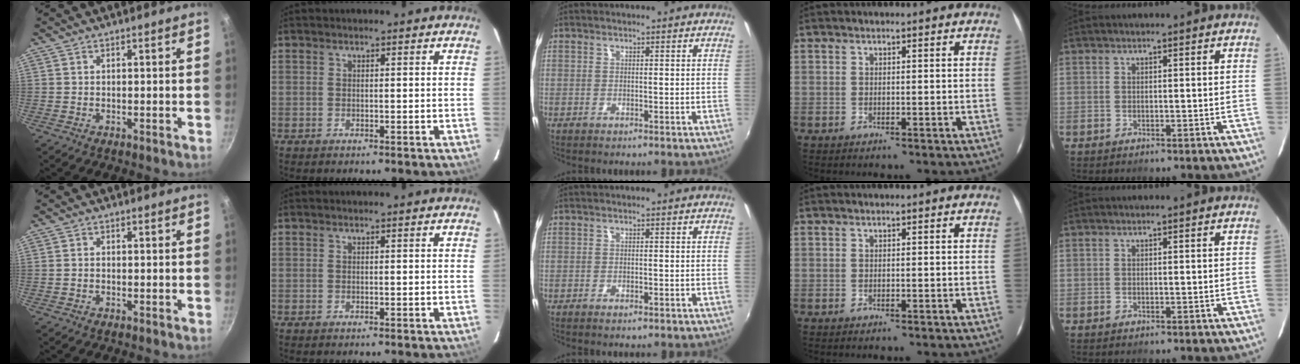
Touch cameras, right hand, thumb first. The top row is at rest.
{"thumb": {"total": 0.7, "force": [-0.3, 0.6, 0.3], "torque": [-0.007, 0.003, -0.007]}, "middle": {"total": 1.0, "force": [-0.7, 0.4, 0.6], "torque": [-0.010, -0.003, -0.012]}}